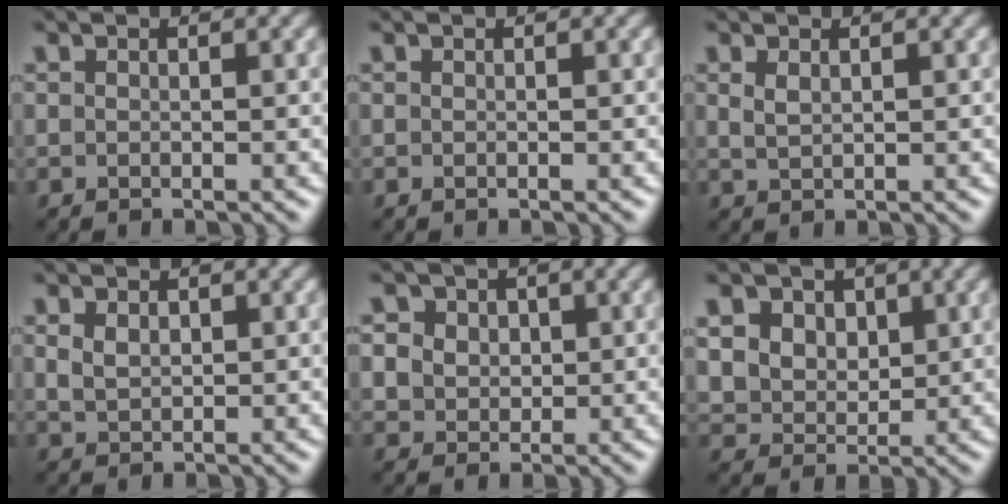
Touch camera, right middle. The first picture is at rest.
{"total": 0.0}
{"total": 0.9, "force": [0.5, 0.4, 0.6], "torque": [-0.020, 0.000, 0.016]}
{"total": 1.5, "force": [0.5, 1.1, 1.0], "torque": [-0.024, 0.001, 0.015]}
{"total": 6.7, "force": [2.6, 5.6, 2.7], "torque": [-0.059, 0.026, 0.029]}
{"total": 9.6, "force": [4.3, 7.5, 4.2], "torque": [-0.107, 0.023, 0.071]}